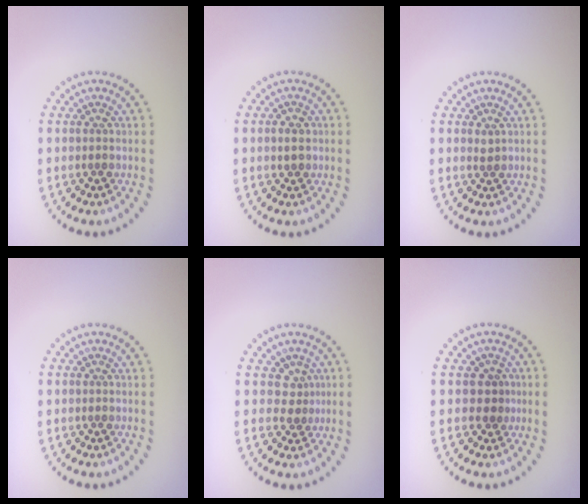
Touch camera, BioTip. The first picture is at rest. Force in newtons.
{"total": 1.5, "press": 1.5, "slide": 0.4}
{"total": 0.5, "press": 0.4, "slide": 0.3}
{"total": 0.0}
{"total": 1.6, "press": 1.1, "slide": 1.2}
{"total": 1.7, "press": 1.4, "slide": 1.0}